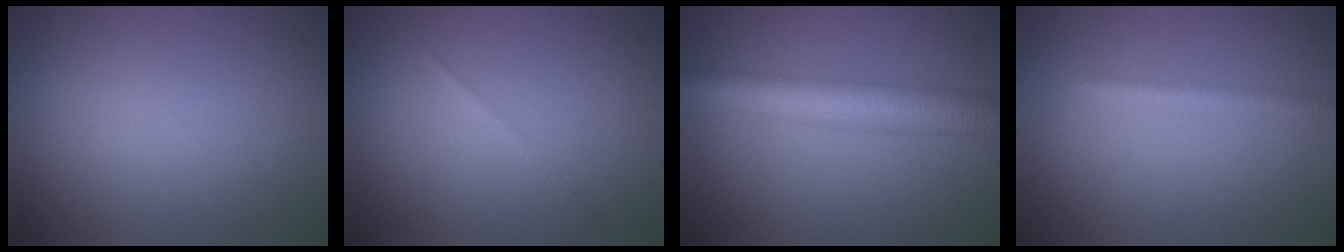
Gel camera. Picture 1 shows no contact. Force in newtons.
{"total": 0.8, "press": 0.8, "slide": 0.1}
{"total": 7.2, "press": 7.2, "slide": 0.2}
{"total": 2.2, "press": 2.1, "slide": 0.1}